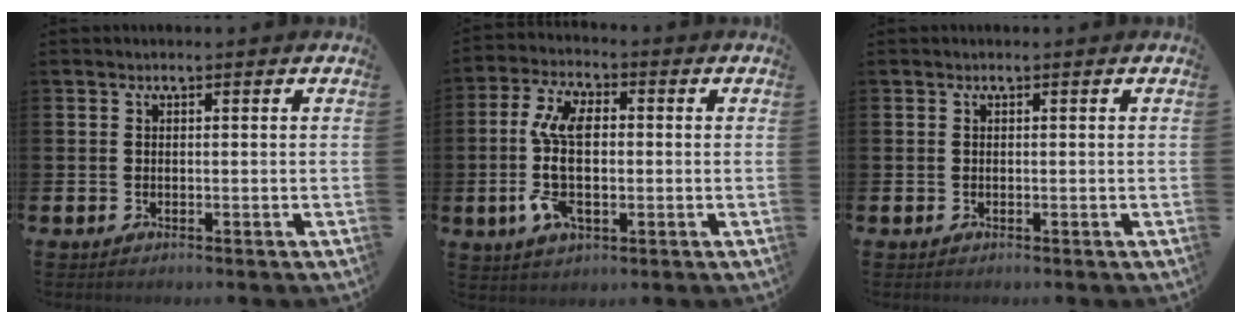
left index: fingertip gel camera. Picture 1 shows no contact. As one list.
[{"total": 10.3, "force": [0.2, 5.1, 8.9], "torque": [-0.190, 0.002, -0.001]}, {"total": 0.0}]